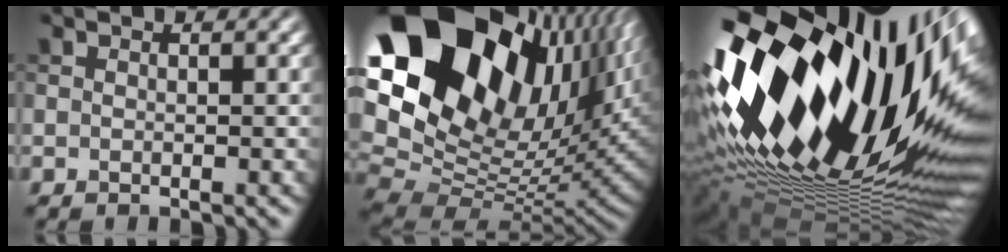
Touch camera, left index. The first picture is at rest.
{"total": 22.1, "force": [9.5, 13.6, 14.6], "torque": [-0.274, 0.032, 0.181]}
{"total": 21.7, "force": [2.9, 10.1, 19.0], "torque": [-0.337, -0.020, 0.034]}